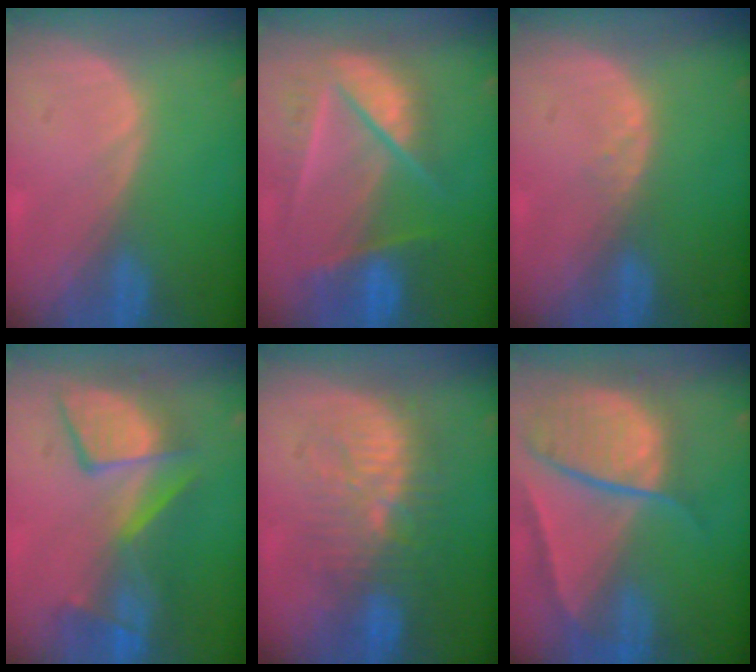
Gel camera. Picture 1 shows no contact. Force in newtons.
{"total": 9.7, "press": 8.2, "slide": 5.1}
{"total": 1.0, "press": 1.0, "slide": 0.2}
{"total": 9.5, "press": 9.2, "slide": 2.1}
{"total": 9.2, "press": 9.0, "slide": 2.0}
{"total": 10.6, "press": 8.9, "slide": 5.7}